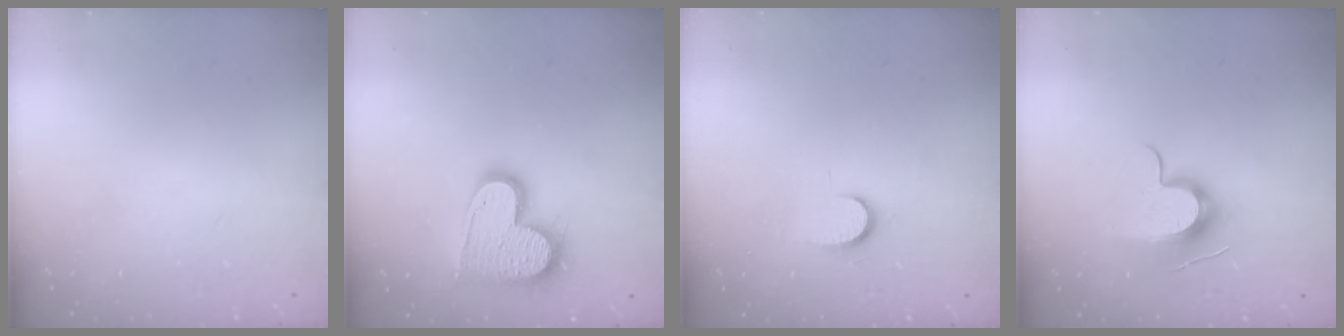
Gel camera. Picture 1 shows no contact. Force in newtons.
{"total": 16.9, "press": 16.9, "slide": 1.5}
{"total": 6.7, "press": 6.6, "slide": 0.7}
{"total": 11.3, "press": 11.3, "slide": 0.4}